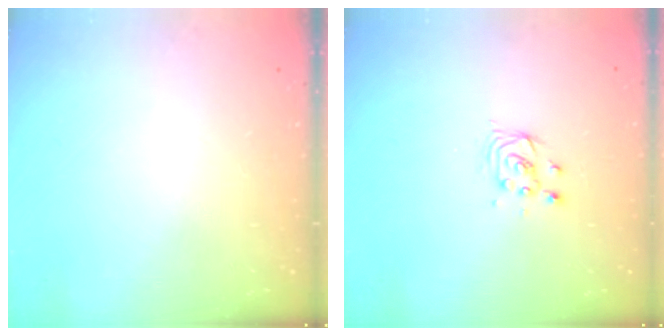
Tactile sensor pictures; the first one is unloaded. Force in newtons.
{"total": 3.3, "press": 3.3, "slide": 0.3}